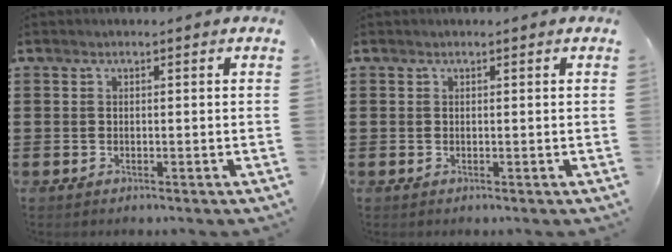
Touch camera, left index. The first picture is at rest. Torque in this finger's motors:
{"motor_torque": [-0.17, -0.01, -0.22, -0.05]}